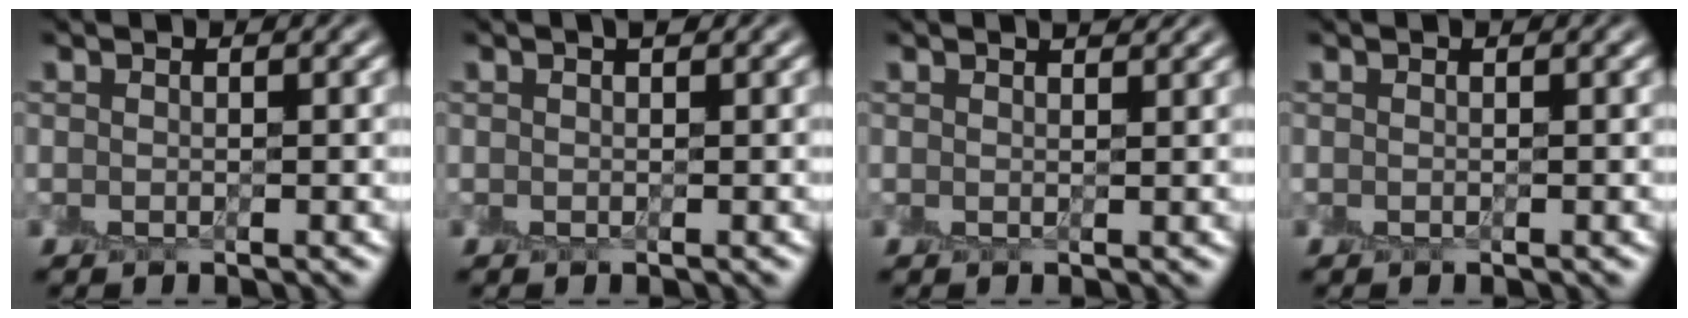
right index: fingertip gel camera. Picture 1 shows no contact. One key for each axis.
{"total": 0.7, "fx": 0.3, "fy": 0.2, "fz": 0.6, "tx": -0.006, "ty": 0.006, "tz": 0.003}
{"total": 1.2, "fx": 0.7, "fy": 0.4, "fz": 0.8, "tx": -0.011, "ty": 0.007, "tz": 0.006}
{"total": 0.0}